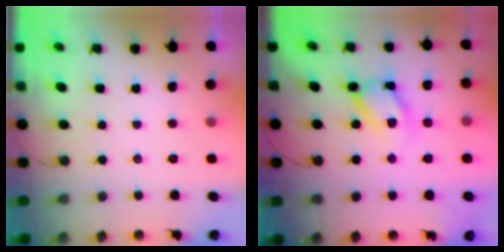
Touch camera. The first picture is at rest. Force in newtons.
{"total": 14.7, "press": 14.7, "slide": 1.2}